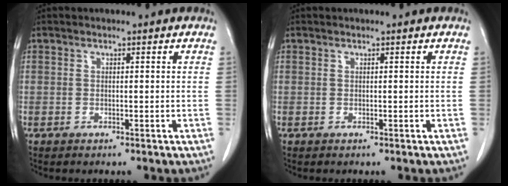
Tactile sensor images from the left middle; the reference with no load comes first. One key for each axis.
{"total": 0.0}